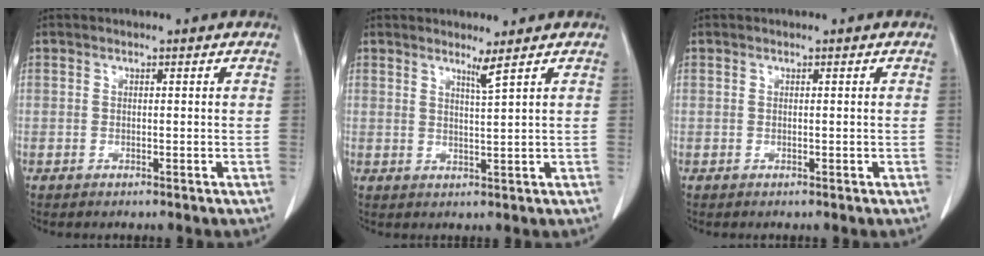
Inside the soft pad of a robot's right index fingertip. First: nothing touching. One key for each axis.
{"total": 1.9, "fx": 1.4, "fy": -0.9, "fz": 0.9, "tx": -0.024, "ty": -0.018, "tz": 0.030}
{"total": 0.0}